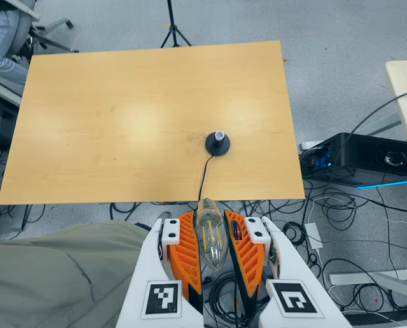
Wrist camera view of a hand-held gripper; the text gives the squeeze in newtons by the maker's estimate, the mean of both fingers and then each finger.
{"total": 18.9, "left": 20.8, "right": 17.1}